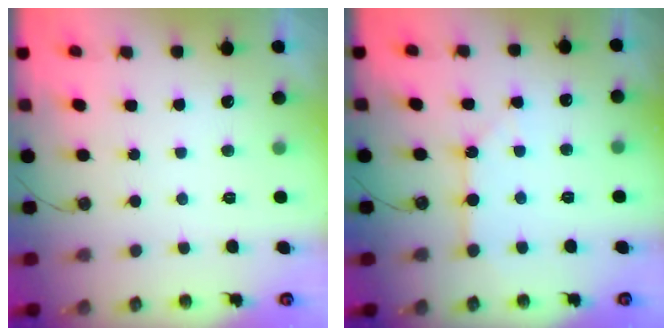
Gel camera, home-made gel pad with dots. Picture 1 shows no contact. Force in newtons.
{"total": 2.3, "press": 2.3, "slide": 0.3}